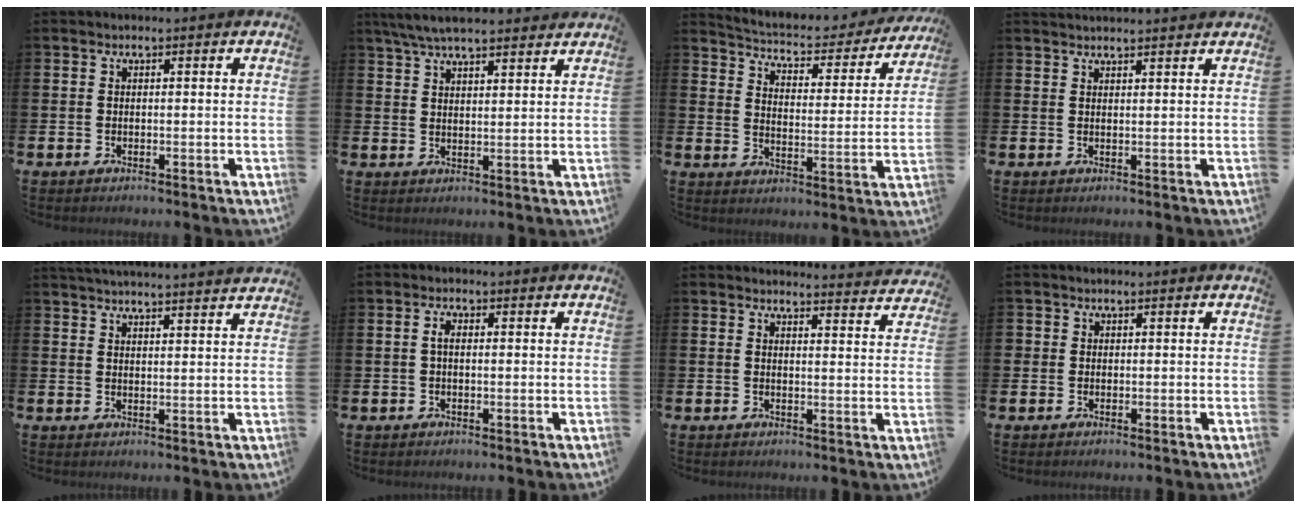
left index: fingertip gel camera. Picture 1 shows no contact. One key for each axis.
{"total": 5.9, "fx": 5.5, "fy": 0.9, "fz": 1.9, "tx": -0.059, "ty": -0.009, "tz": 0.103}
{"total": 4.9, "fx": 4.6, "fy": 1.2, "fz": 0.9, "tx": -0.045, "ty": -0.039, "tz": 0.074}
{"total": 2.0, "fx": 2.0, "fy": 0.1, "fz": 0.1, "tx": 0.005, "ty": -0.010, "tz": 0.036}
{"total": 3.9, "fx": 3.9, "fy": -0.5, "fz": 0.3, "tx": -0.014, "ty": -0.020, "tz": 0.070}
{"total": 1.6, "fx": 0.3, "fy": 0.8, "fz": 1.4, "tx": -0.022, "ty": 0.005, "tz": 0.002}
{"total": 3.3, "fx": 3.3, "fy": 0.1, "fz": 0.0, "tx": 0.011, "ty": -0.027, "tz": 0.056}
{"total": 0.9, "fx": 0.3, "fy": 0.9, "fz": 0.0, "tx": 0.012, "ty": 0.001, "tz": 0.002}